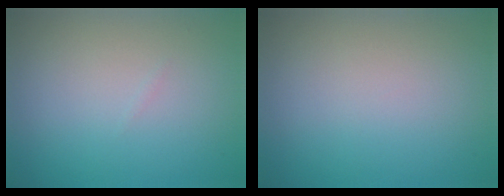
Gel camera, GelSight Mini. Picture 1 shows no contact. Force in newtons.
{"total": 0.0}